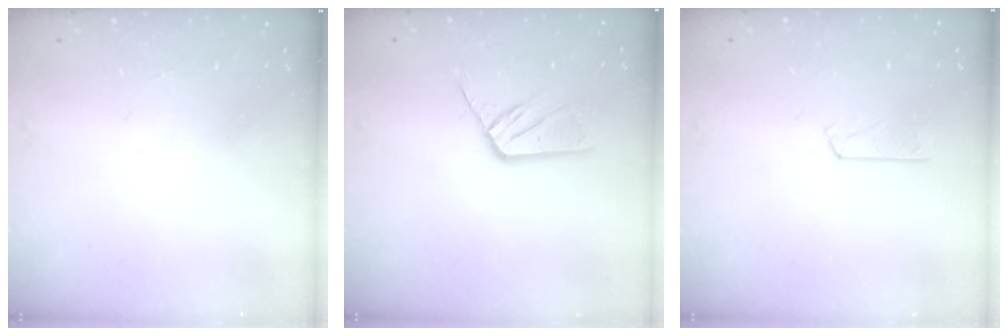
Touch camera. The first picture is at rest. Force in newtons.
{"total": 9.1, "press": 9.0, "slide": 0.7}
{"total": 3.6, "press": 3.5, "slide": 0.4}